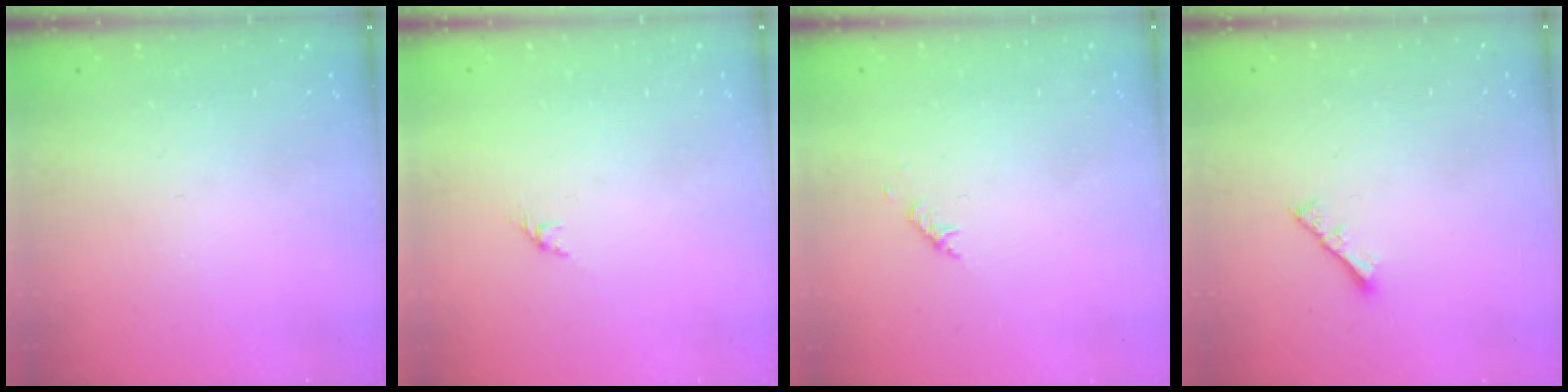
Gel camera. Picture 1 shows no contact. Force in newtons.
{"total": 1.6, "press": 1.5, "slide": 0.7}
{"total": 2.8, "press": 2.7, "slide": 0.6}
{"total": 2.4, "press": 2.4, "slide": 0.6}